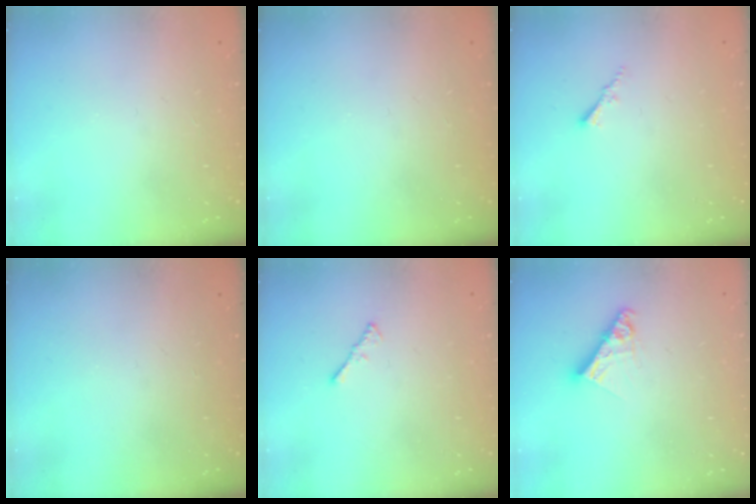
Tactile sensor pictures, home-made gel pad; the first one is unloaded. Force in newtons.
{"total": 0.0}
{"total": 1.5, "press": 1.5, "slide": 0.4}
{"total": 0.0}
{"total": 1.5, "press": 1.4, "slide": 0.4}
{"total": 8.1, "press": 8.1, "slide": 0.7}